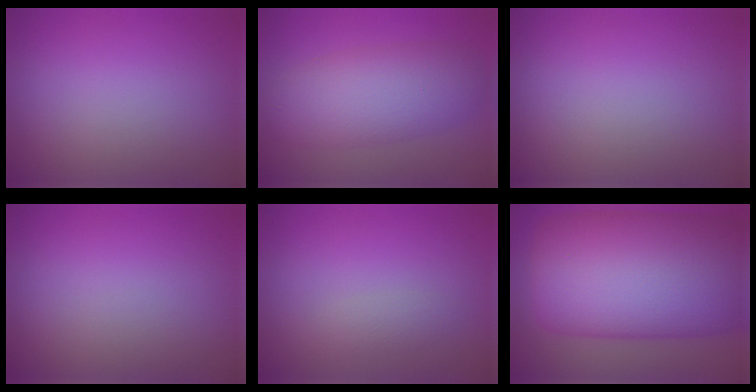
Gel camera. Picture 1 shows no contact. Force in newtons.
{"total": 6.0, "press": 6.0, "slide": 0.2}
{"total": 0.0}
{"total": 0.0}
{"total": 1.1, "press": 1.1, "slide": 0.0}
{"total": 17.6, "press": 17.6, "slide": 0.1}